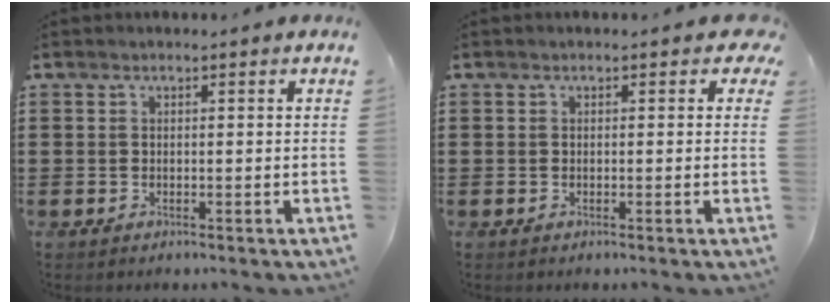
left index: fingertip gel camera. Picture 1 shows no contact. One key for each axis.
{"total": 0.9, "fx": 0.1, "fy": 0.6, "fz": 0.6, "tx": -0.007, "ty": 0.001, "tz": -0.002}